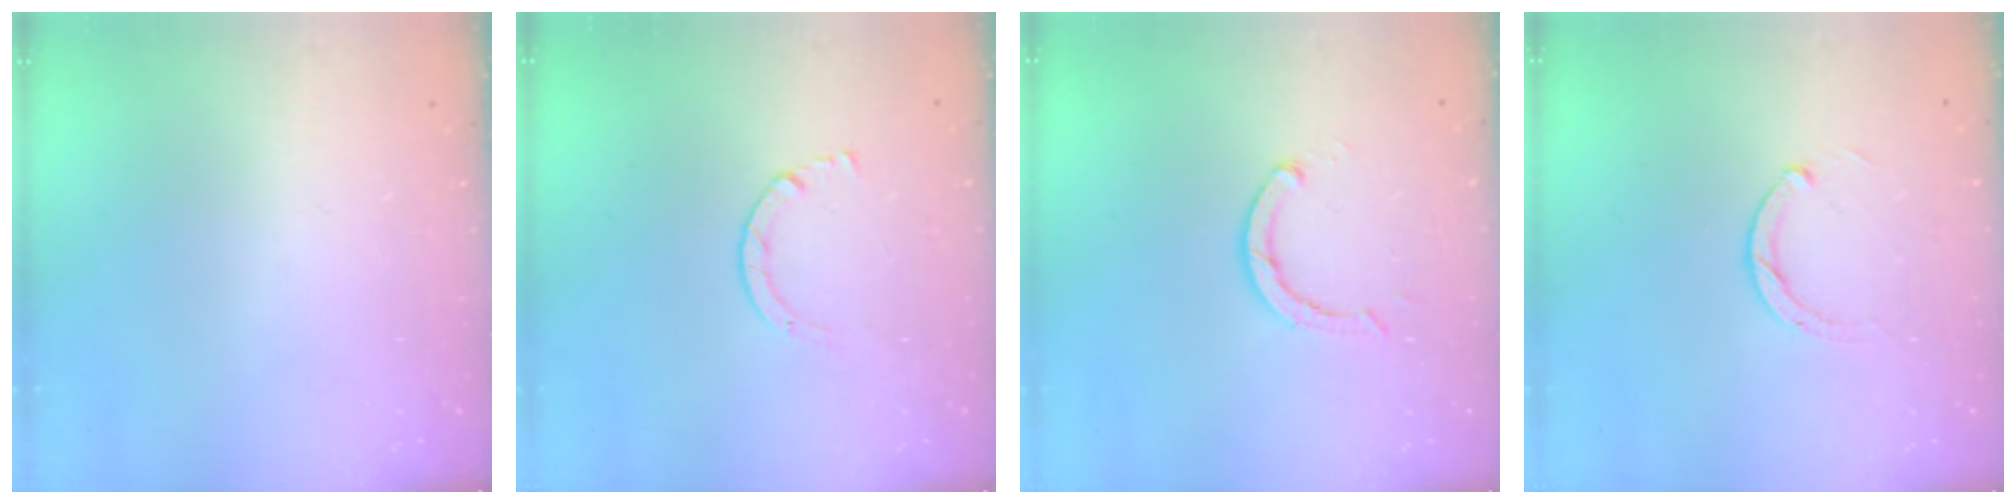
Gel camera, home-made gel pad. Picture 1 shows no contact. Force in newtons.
{"total": 2.7, "press": 2.7, "slide": 0.3}
{"total": 2.9, "press": 2.9, "slide": 0.4}
{"total": 2.5, "press": 2.5, "slide": 0.3}